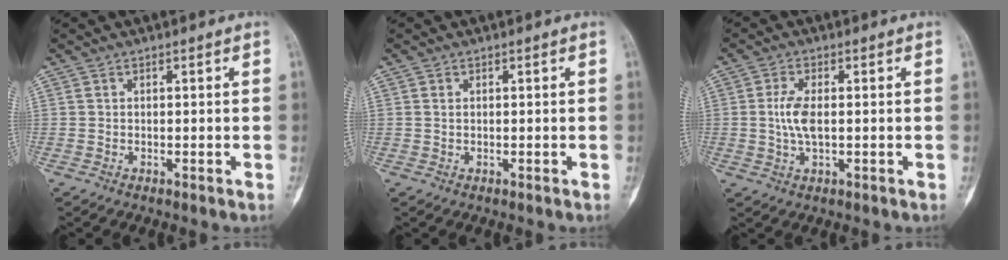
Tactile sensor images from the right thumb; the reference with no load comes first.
{"total": 0.5, "force": [0.2, 0.3, 0.4], "torque": [-0.011, 0.003, 0.005]}
{"total": 4.8, "force": [0.1, 2.0, 4.4], "torque": [-0.101, -0.001, 0.002]}